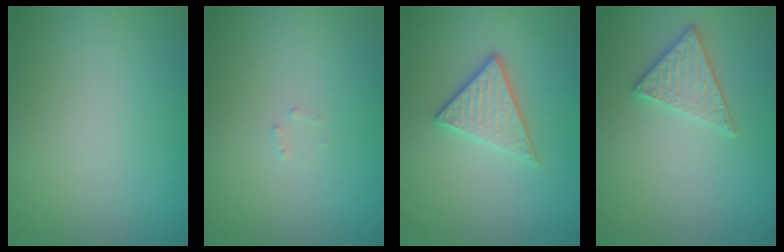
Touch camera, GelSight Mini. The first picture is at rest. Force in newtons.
{"total": 0.6, "press": 0.6, "slide": 0.1}
{"total": 3.4, "press": 2.8, "slide": 1.9}
{"total": 2.8, "press": 2.4, "slide": 1.3}